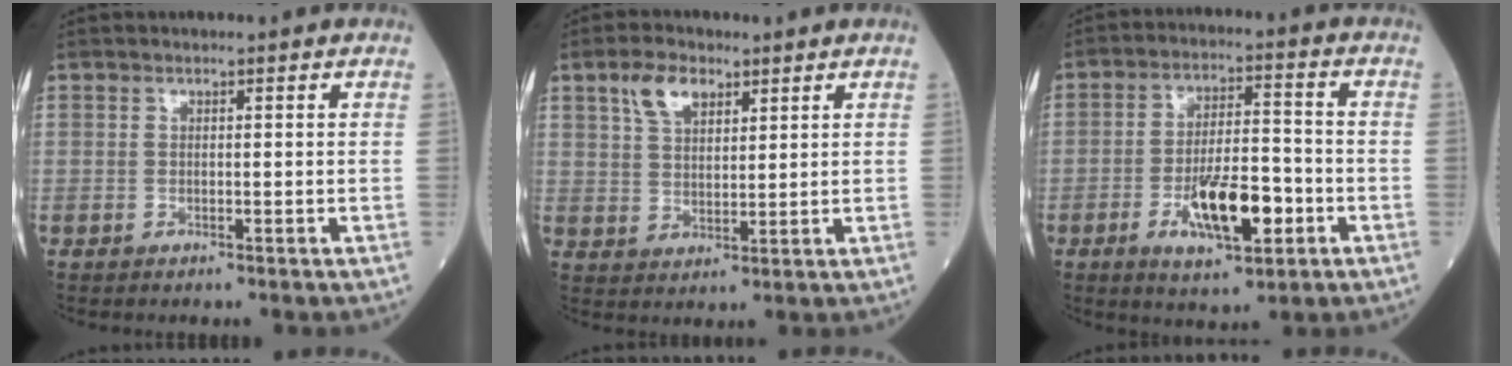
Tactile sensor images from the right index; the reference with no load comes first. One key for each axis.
{"total": 5.7, "fx": 3.3, "fy": 2.8, "fz": 3.7, "tx": -0.078, "ty": 0.011, "tz": 0.066}
{"total": 11.4, "fx": -4.0, "fy": 3.4, "fz": 10.1, "tx": -0.180, "ty": -0.002, "tz": -0.065}